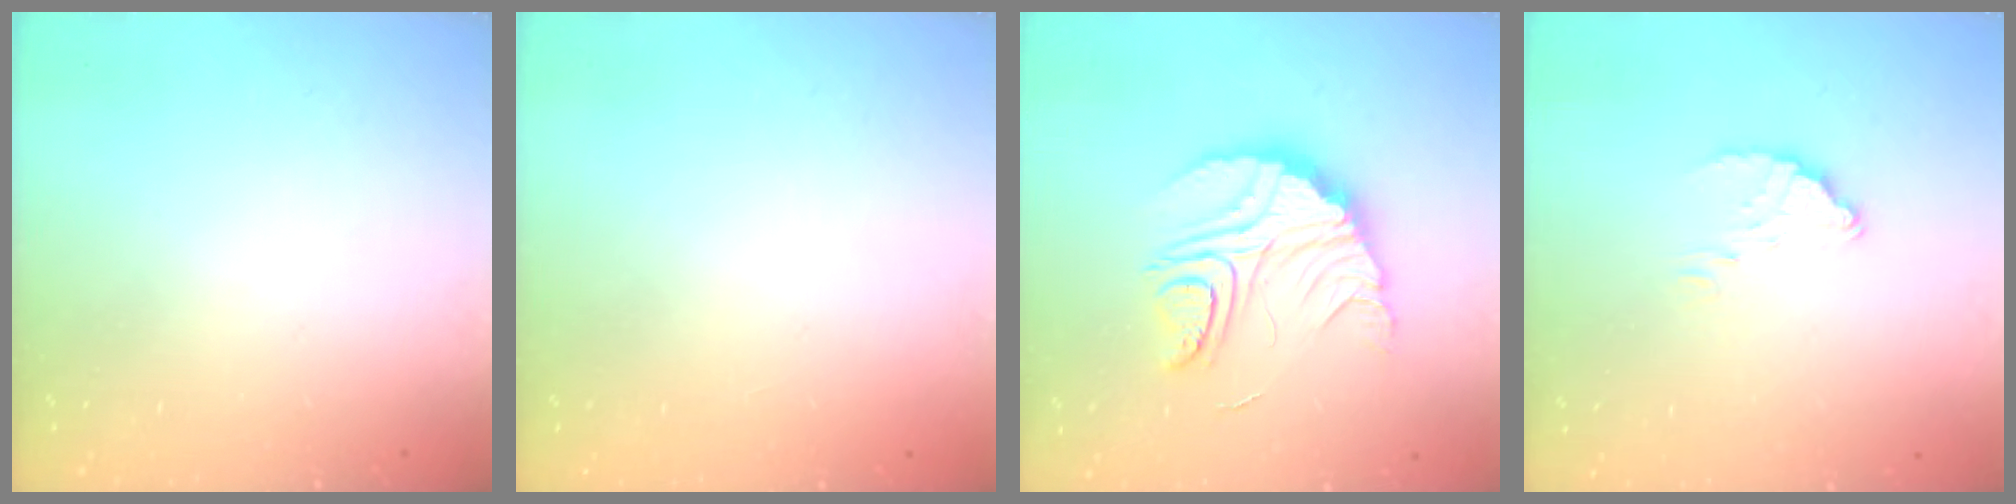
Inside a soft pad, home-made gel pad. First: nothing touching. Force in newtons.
{"total": 2.2, "press": 2.2, "slide": 0.1}
{"total": 15.9, "press": 15.8, "slide": 1.7}
{"total": 3.9, "press": 3.9, "slide": 0.2}